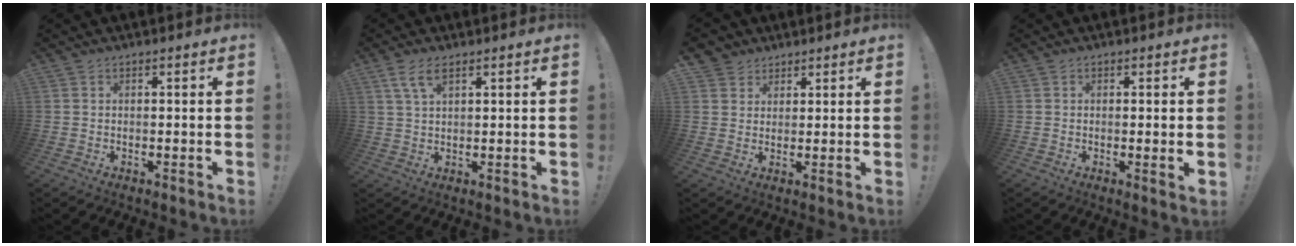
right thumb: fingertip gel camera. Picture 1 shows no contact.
{"total": 5.4, "force": [2.9, 2.0, 4.2], "torque": [-0.084, 0.000, 0.054]}
{"total": 4.1, "force": [2.7, 3.1, 0.0], "torque": [-0.002, -0.017, 0.052]}
{"total": 1.8, "force": [0.5, -0.2, 1.7], "torque": [-0.016, -0.008, 0.005]}